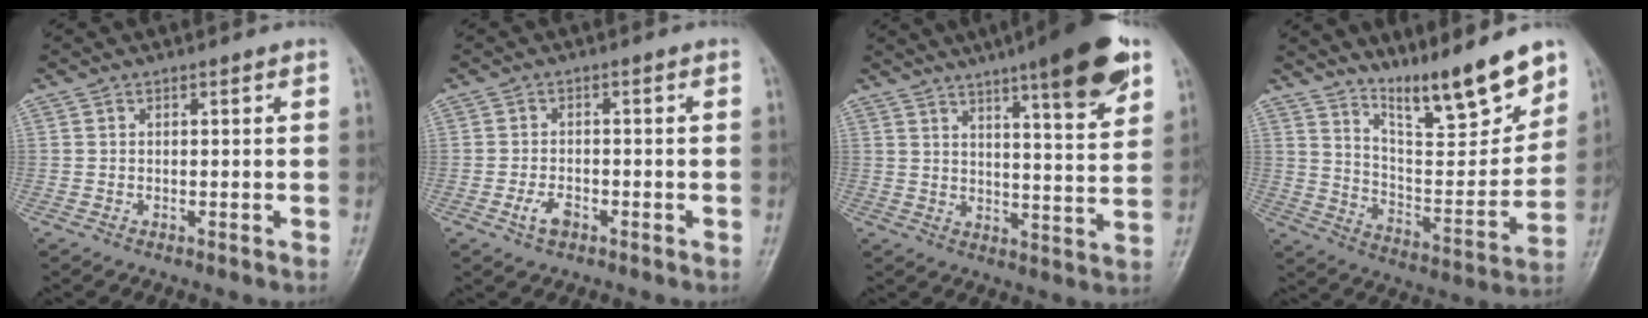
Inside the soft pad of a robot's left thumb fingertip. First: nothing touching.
{"total": 3.1, "force": [-1.6, 1.7, 2.0], "torque": [-0.041, 0.010, -0.027]}
{"total": 16.4, "force": [9.8, 2.8, 12.9], "torque": [-0.162, -0.043, 0.140]}
{"total": 16.8, "force": [12.9, 3.0, 10.4], "torque": [-0.128, -0.088, 0.224]}